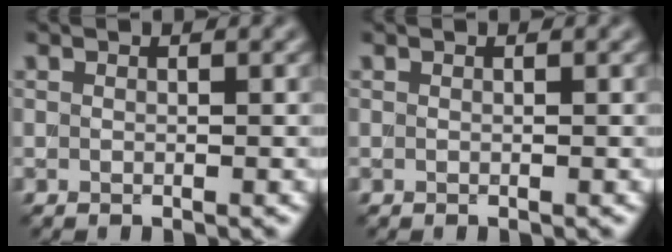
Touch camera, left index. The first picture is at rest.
{"total": 0.0}